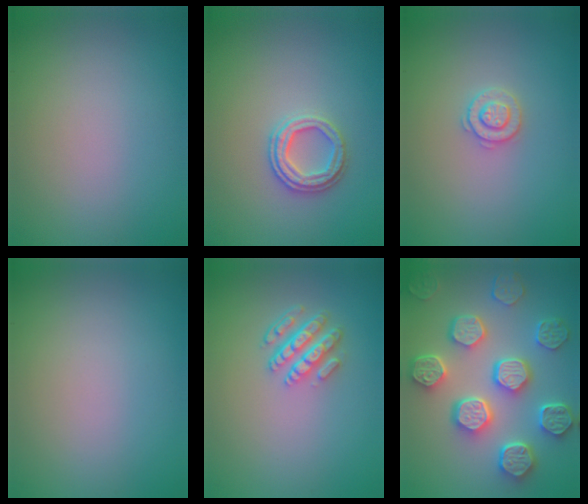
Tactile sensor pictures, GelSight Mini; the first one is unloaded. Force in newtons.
{"total": 2.6, "press": 2.5, "slide": 0.3}
{"total": 2.0, "press": 1.9, "slide": 0.4}
{"total": 0.0}
{"total": 4.3, "press": 3.2, "slide": 2.9}
{"total": 8.0, "press": 6.5, "slide": 4.7}